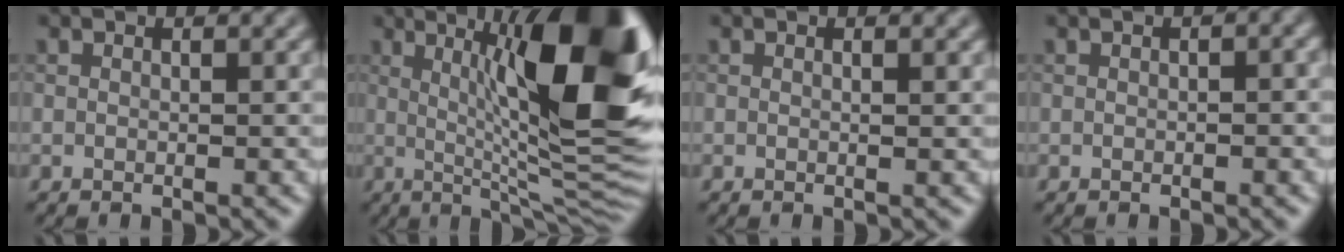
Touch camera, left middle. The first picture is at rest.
{"total": 15.6, "force": [3.5, 3.8, 14.7], "torque": [-0.184, 0.008, 0.058]}
{"total": 0.9, "force": [0.2, 0.3, 0.8], "torque": [-0.009, 0.002, -0.001]}
{"total": 1.4, "force": [0.3, 0.3, 1.3], "torque": [-0.020, 0.005, 0.003]}